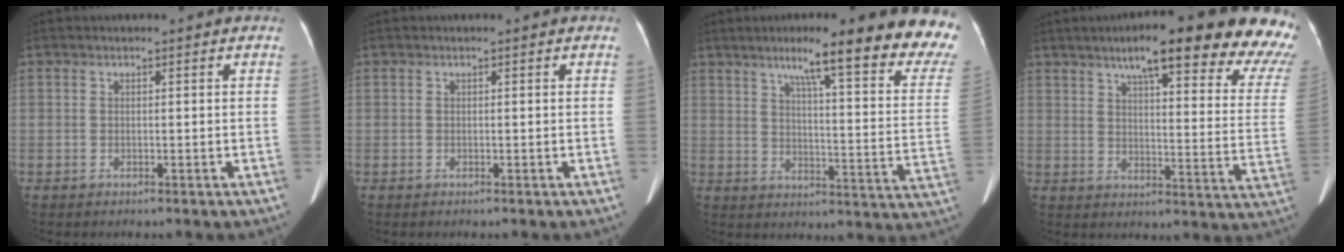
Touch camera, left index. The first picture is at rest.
{"total": 0.0}
{"total": 21.6, "force": [17.0, 1.2, 13.2], "torque": [-0.166, -0.043, 0.209]}
{"total": 25.3, "force": [19.9, 3.4, 15.3], "torque": [-0.179, -0.030, 0.230]}